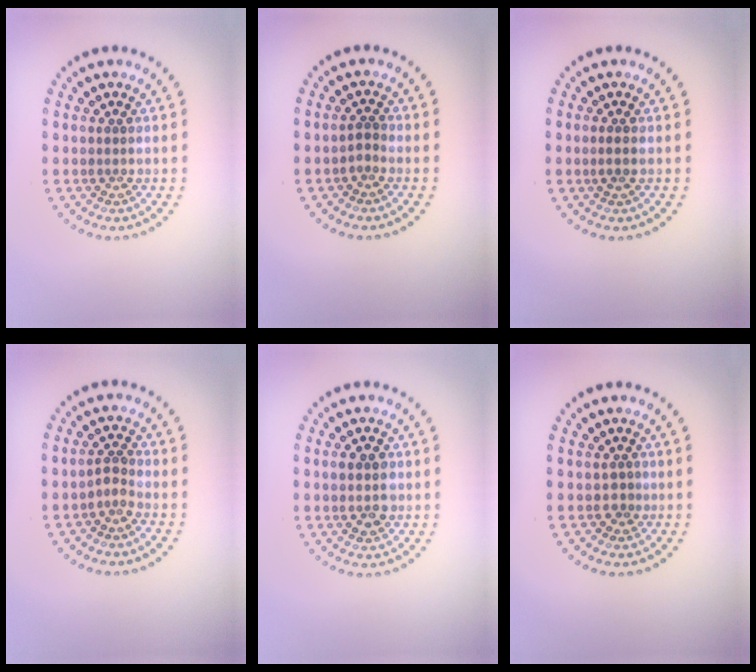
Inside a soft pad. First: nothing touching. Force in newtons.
{"total": 1.0, "press": 0.9, "slide": 0.4}
{"total": 1.1, "press": 0.9, "slide": 0.6}
{"total": 1.3, "press": 1.0, "slide": 0.8}
{"total": 2.7, "press": 2.7, "slide": 0.1}
{"total": 0.9, "press": 0.8, "slide": 0.5}